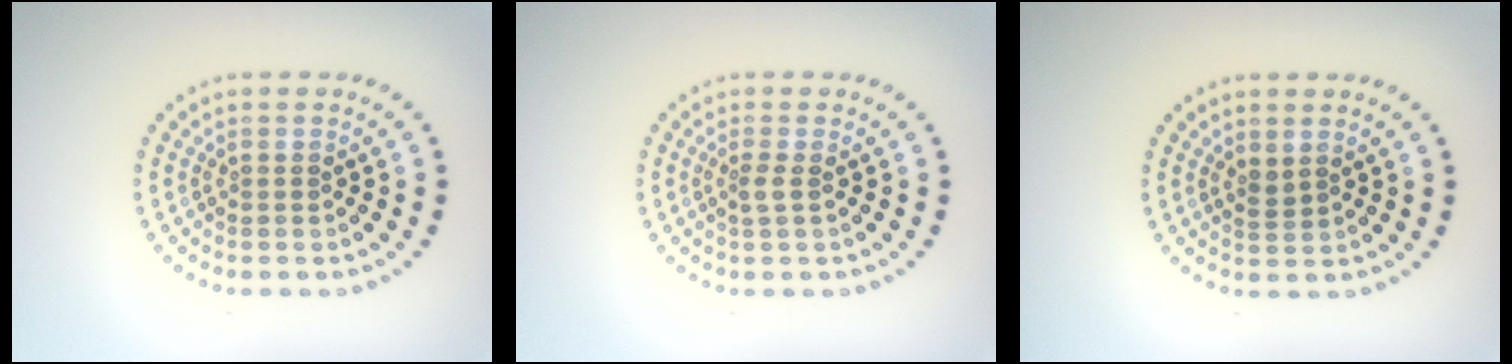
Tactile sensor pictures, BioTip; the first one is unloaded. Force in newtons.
{"total": 1.1, "press": 0.8, "slide": 0.7}
{"total": 0.9, "press": 0.7, "slide": 0.6}